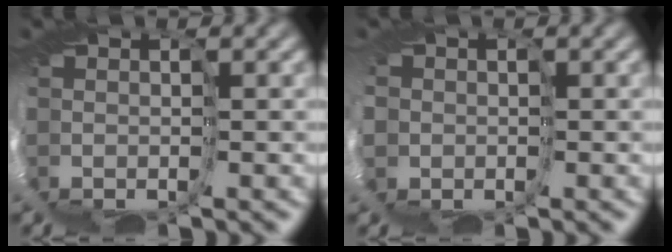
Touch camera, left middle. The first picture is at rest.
{"total": 7.1, "force": [-1.3, 6.5, 2.6], "torque": [-0.098, -0.020, -0.040]}